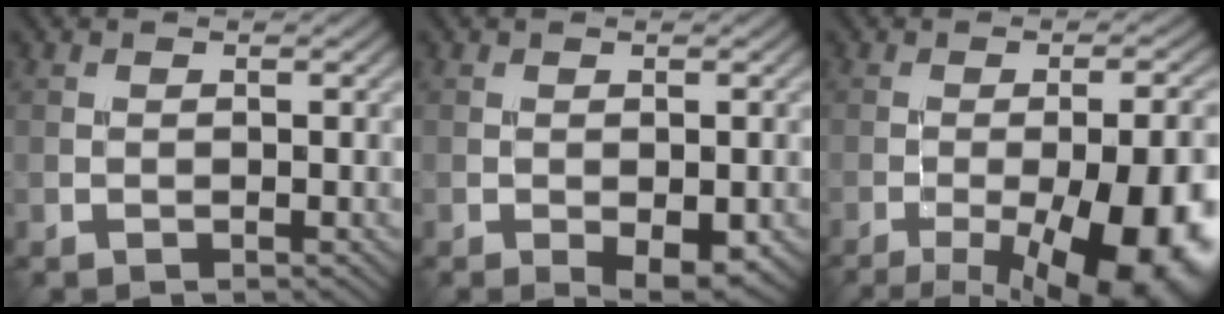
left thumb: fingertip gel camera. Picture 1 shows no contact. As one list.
[{"total": 4.1, "force": [-1.7, 1.8, 3.3], "torque": [-0.050, -0.008, -0.018]}, {"total": 17.6, "force": [-7.7, 5.9, 14.7], "torque": [-0.178, -0.006, -0.097]}]